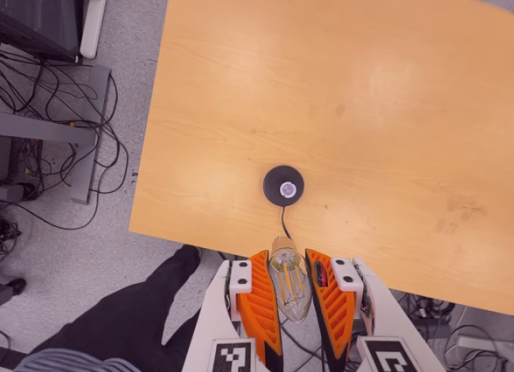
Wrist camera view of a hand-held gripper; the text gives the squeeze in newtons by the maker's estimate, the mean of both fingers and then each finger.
{"total": 23.6, "left": 25.9, "right": 21.2}